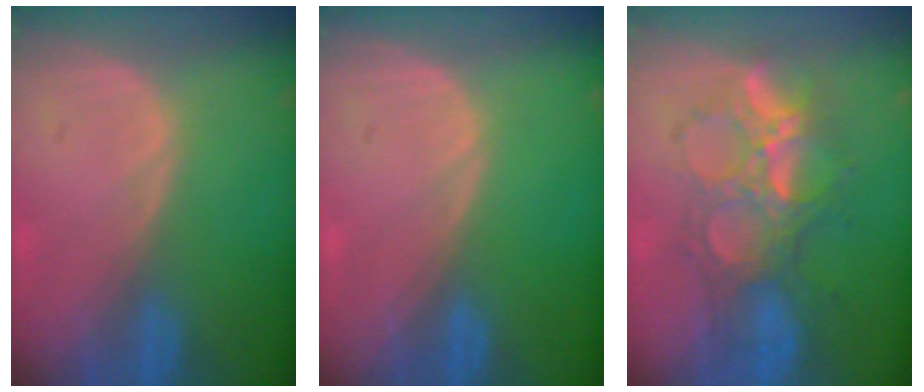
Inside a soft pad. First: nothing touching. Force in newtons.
{"total": 0.0}
{"total": 8.9, "press": 8.5, "slide": 2.8}